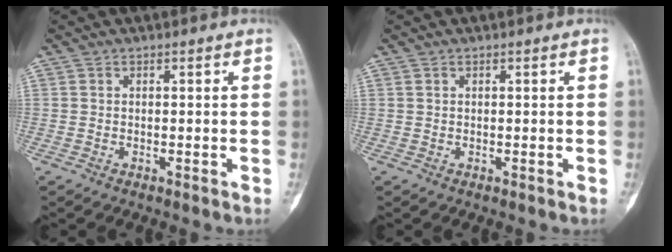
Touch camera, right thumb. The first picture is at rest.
{"total": 0.0}